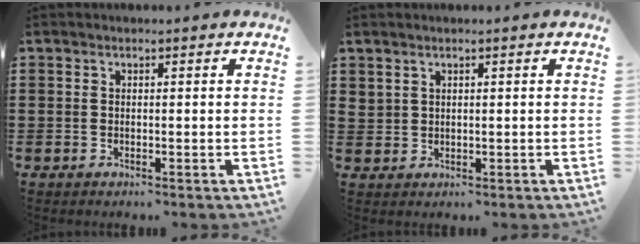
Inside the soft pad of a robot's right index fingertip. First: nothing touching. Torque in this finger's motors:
{"motor_torque": [-0.05, -0.01, 0.02, 0.00]}